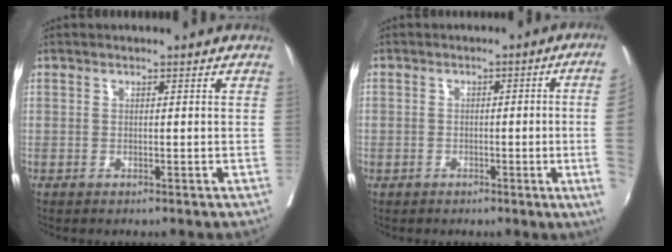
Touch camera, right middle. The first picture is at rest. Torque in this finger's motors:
{"motor_torque": [0.33, -0.29, -0.66, -0.21]}